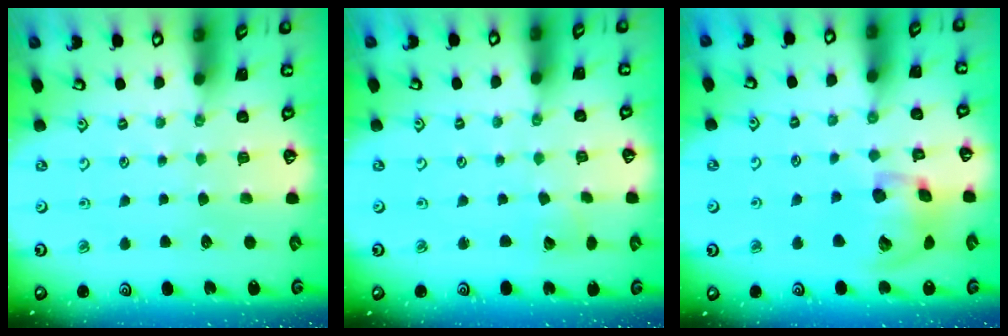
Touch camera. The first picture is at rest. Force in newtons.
{"total": 3.8, "press": 3.8, "slide": 0.4}
{"total": 15.5, "press": 15.3, "slide": 2.5}